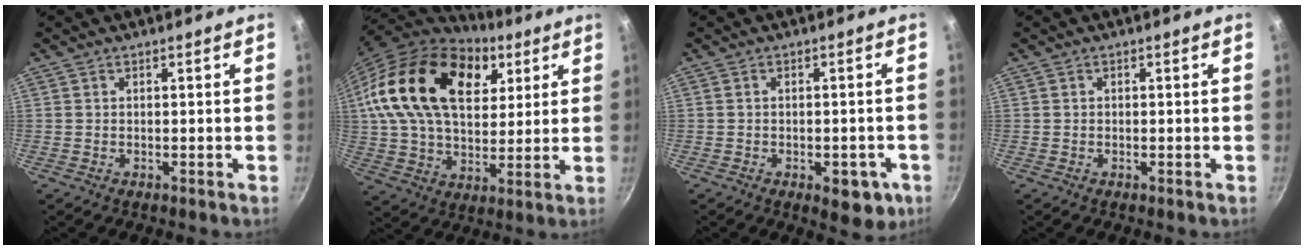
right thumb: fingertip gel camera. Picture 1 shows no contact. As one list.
[{"total": 26.1, "force": [9.7, 16.2, 18.0], "torque": [-0.299, -0.006, 0.163]}, {"total": 7.2, "force": [-2.9, 3.7, 5.4], "torque": [-0.040, 0.016, -0.028]}, {"total": 0.0}]